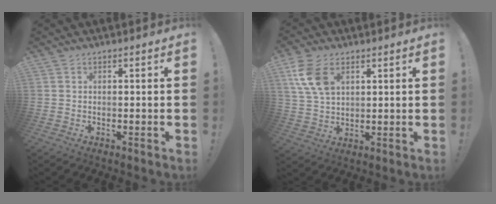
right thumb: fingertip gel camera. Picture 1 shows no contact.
{"total": 11.0, "force": [4.8, 6.8, 7.2], "torque": [-0.142, -0.008, 0.095]}